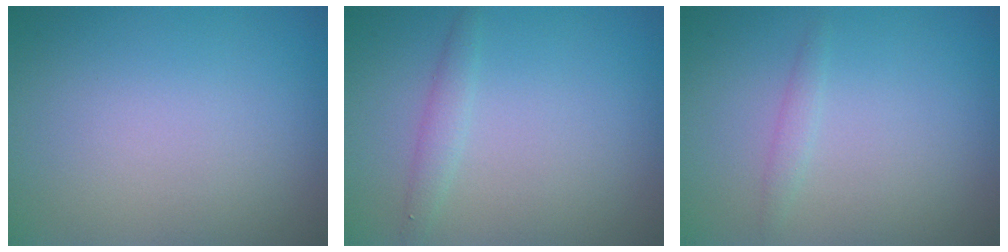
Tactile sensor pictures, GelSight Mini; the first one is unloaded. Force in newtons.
{"total": 1.3, "press": 1.3, "slide": 0.0}
{"total": 0.9, "press": 0.9, "slide": 0.0}